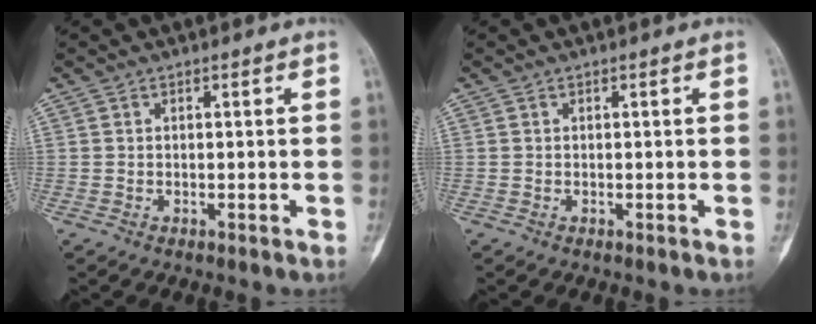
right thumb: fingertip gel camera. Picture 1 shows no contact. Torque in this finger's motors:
{"motor_torque": [0.01, 0.01, 0.04, 0.01, 0.00]}